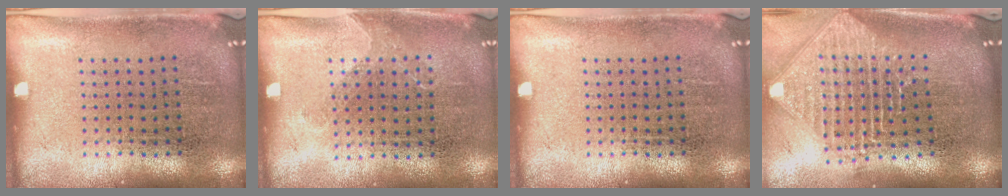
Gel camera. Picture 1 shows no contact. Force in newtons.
{"total": 1.0, "press": 0.8, "slide": 0.6}
{"total": 0.0}
{"total": 2.4, "press": 1.8, "slide": 1.5}